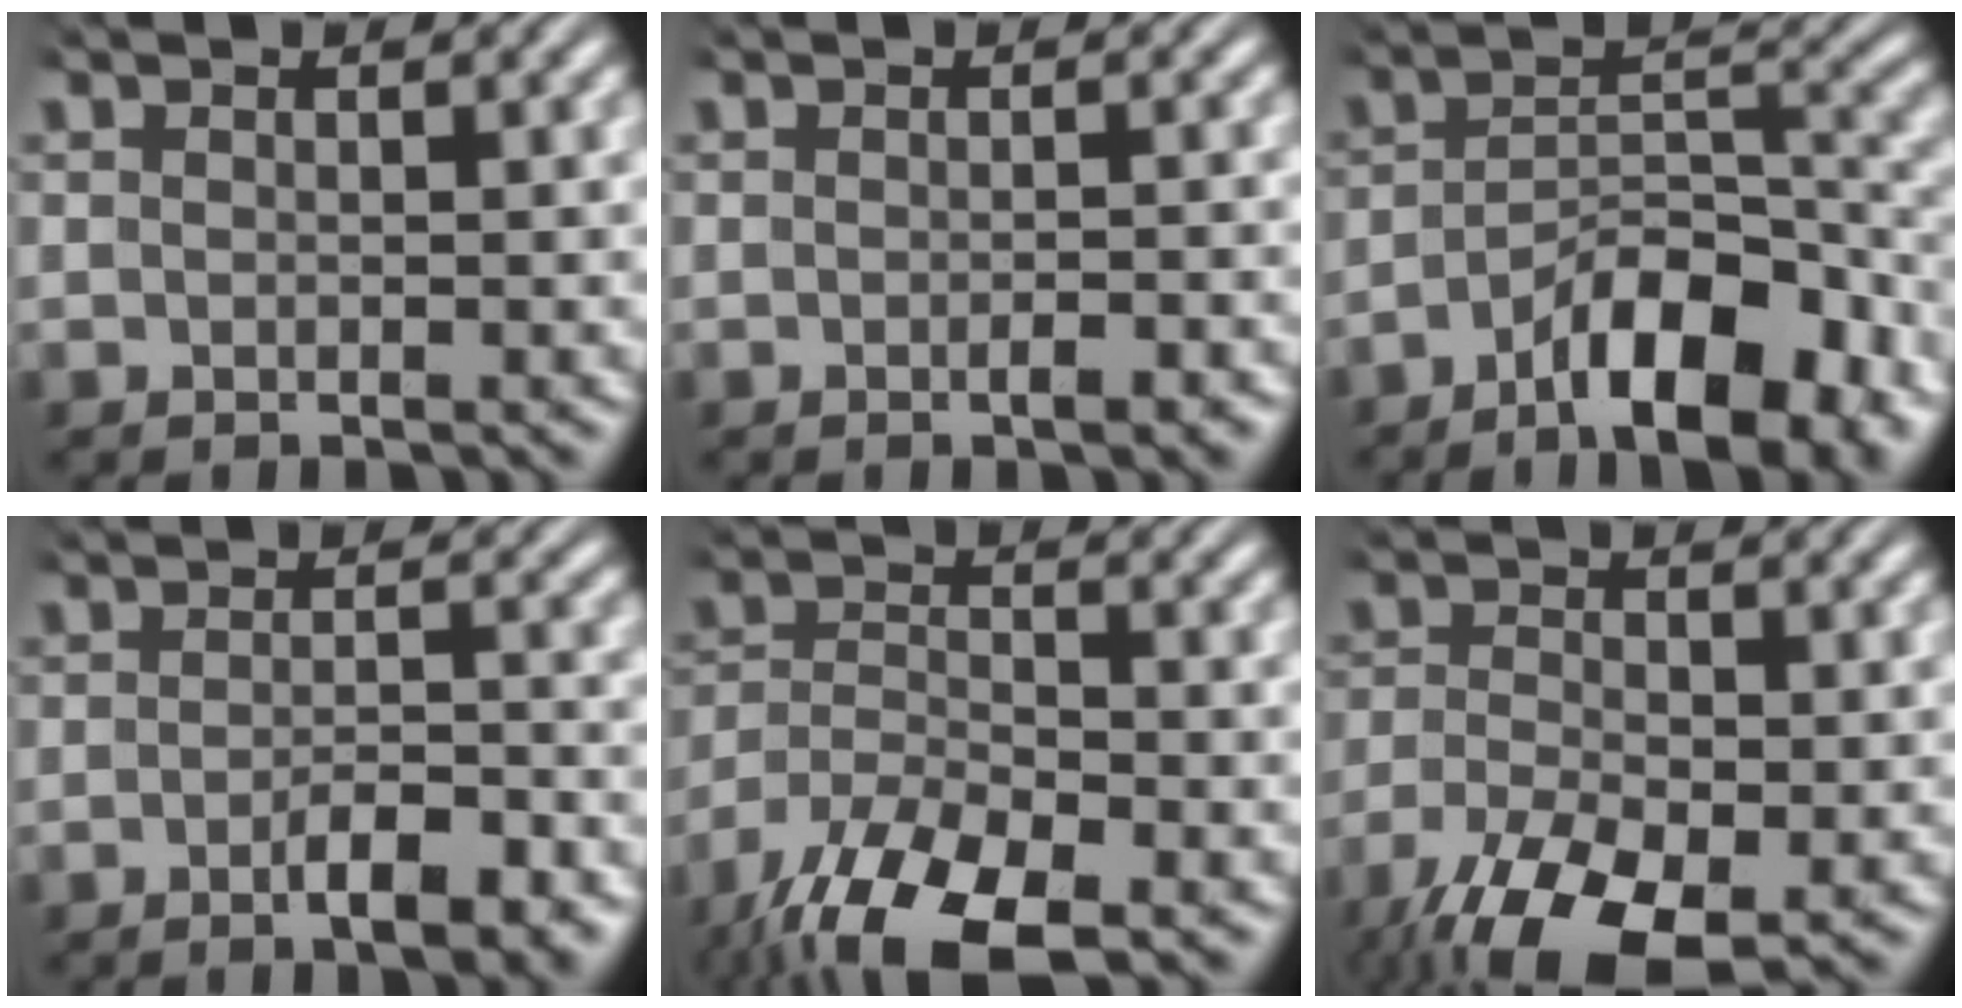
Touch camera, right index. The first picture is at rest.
{"total": 1.4, "force": [-1.0, 0.5, 0.9], "torque": [-0.013, 0.005, -0.021]}
{"total": 9.4, "force": [-6.0, 3.5, 6.3], "torque": [-0.077, -0.005, -0.096]}
{"total": 4.2, "force": [-2.6, 1.5, 2.9], "torque": [-0.038, -0.001, -0.052]}
{"total": 9.2, "force": [-5.5, 5.0, 5.5], "torque": [-0.110, -0.033, -0.077]}
{"total": 8.1, "force": [-4.7, 4.1, 5.2], "torque": [-0.107, -0.037, -0.057]}